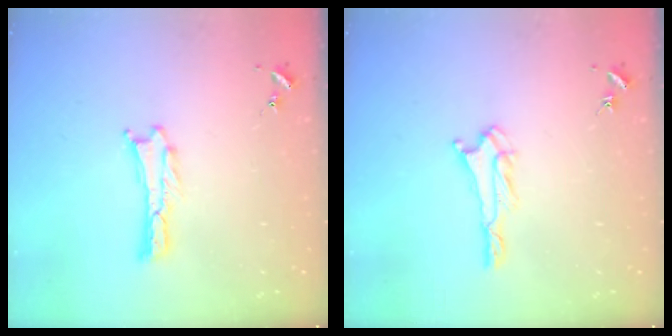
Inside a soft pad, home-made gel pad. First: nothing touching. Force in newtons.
{"total": 1.7, "press": 1.6, "slide": 0.2}